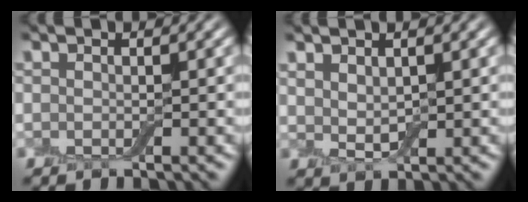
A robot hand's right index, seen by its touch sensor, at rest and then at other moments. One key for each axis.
{"total": 2.0, "fx": 1.2, "fy": 0.8, "fz": 1.4, "tx": -0.030, "ty": -0.002, "tz": 0.026}